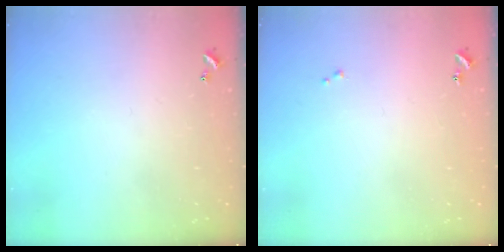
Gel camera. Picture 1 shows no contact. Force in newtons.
{"total": 0.0}